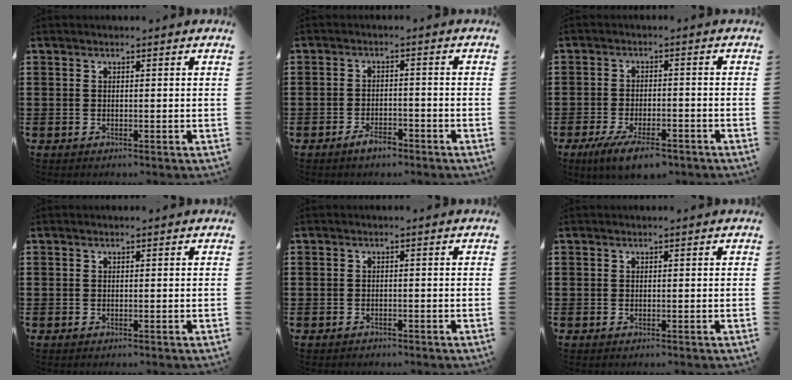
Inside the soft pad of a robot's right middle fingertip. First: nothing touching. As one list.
[{"total": 2.9, "force": [-2.4, 0.9, 1.4], "torque": [-0.023, 0.006, -0.046]}, {"total": 5.7, "force": [-4.2, 1.6, 3.5], "torque": [-0.067, -0.001, -0.077]}, {"total": 0.0}, {"total": 1.0, "force": [-0.8, 0.5, -0.1], "torque": [0.002, 0.005, -0.020]}, {"total": 0.0}]